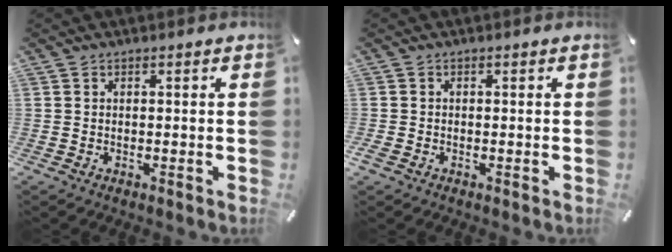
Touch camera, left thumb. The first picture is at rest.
{"total": 0.7, "force": [-0.3, 0.6, 0.1], "torque": [0.002, 0.004, -0.007]}